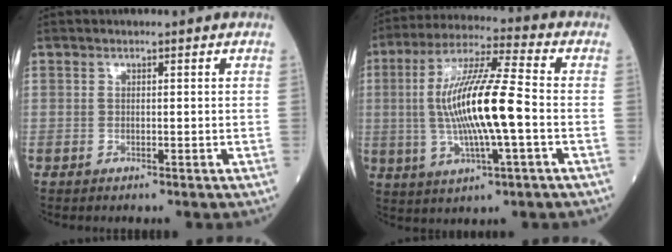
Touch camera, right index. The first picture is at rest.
{"total": 14.8, "force": [-1.3, 1.5, 14.7], "torque": [-0.288, 0.004, -0.024]}